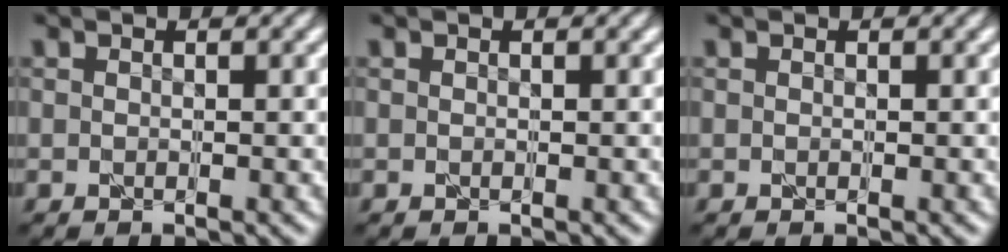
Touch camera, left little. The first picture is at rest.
{"total": 0.0}
{"total": 0.0}